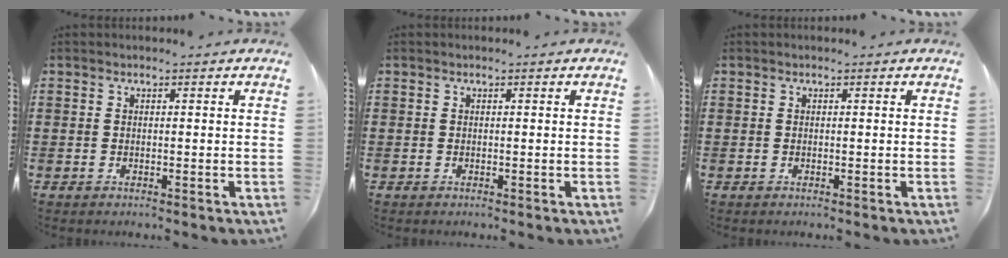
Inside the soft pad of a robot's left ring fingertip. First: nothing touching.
{"total": 0.0}
{"total": 0.0}